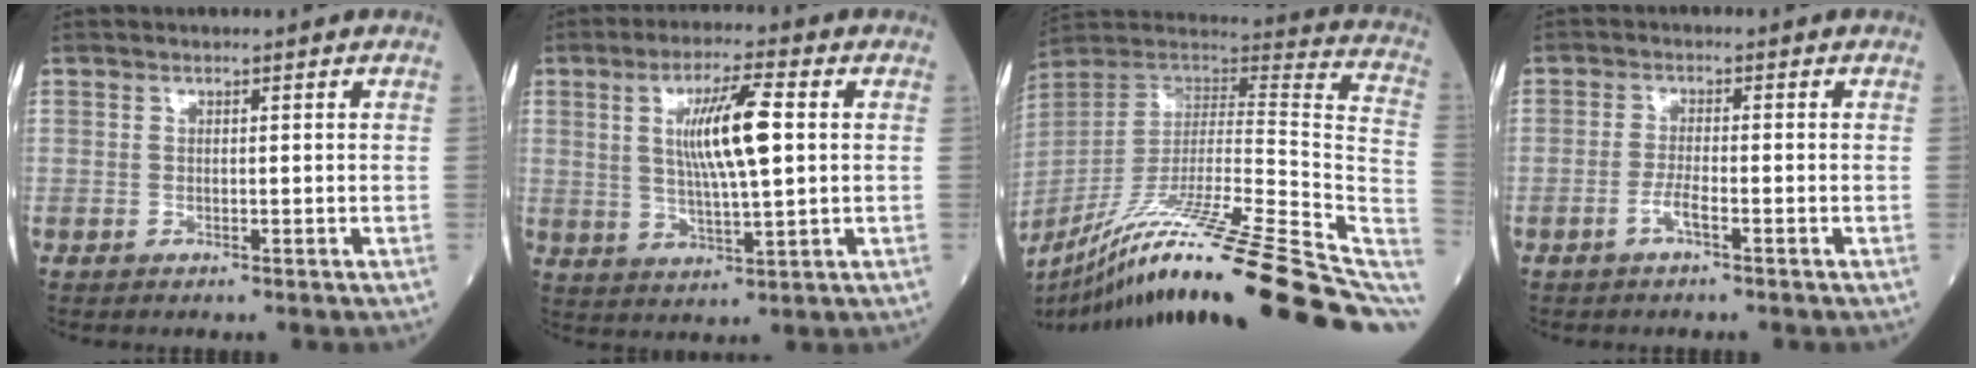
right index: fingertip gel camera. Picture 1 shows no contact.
{"total": 10.1, "force": [1.9, 1.2, 9.8], "torque": [-0.182, 0.002, 0.037]}
{"total": 35.8, "force": [-26.8, 1.2, 23.8], "torque": [-0.296, -0.051, -0.415]}
{"total": 2.4, "force": [-1.3, 0.0, 2.0], "torque": [-0.045, -0.002, -0.029]}